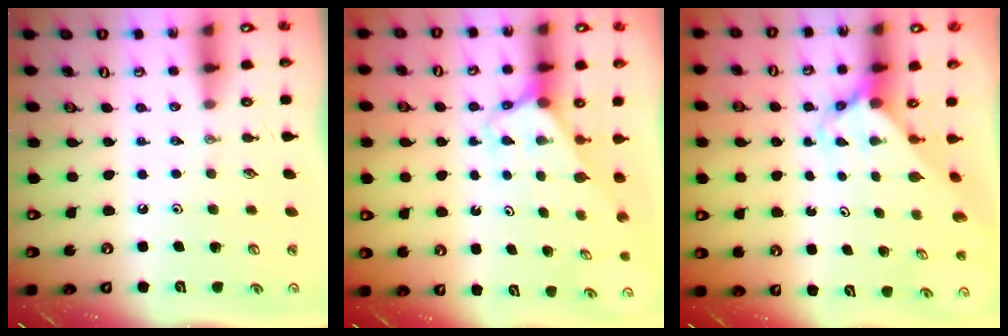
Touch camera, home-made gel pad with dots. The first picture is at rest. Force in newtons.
{"total": 2.7, "press": 2.7, "slide": 0.1}
{"total": 3.6, "press": 3.6, "slide": 0.4}